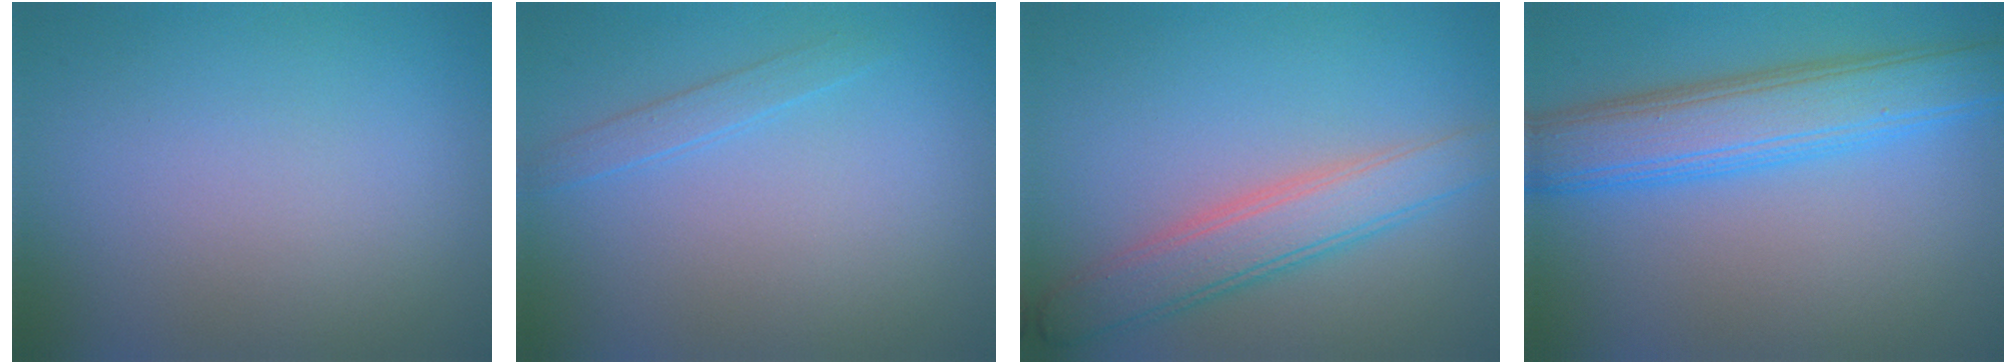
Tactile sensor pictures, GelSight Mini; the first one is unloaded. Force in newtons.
{"total": 1.3, "press": 1.3, "slide": 0.1}
{"total": 4.5, "press": 4.5, "slide": 0.1}
{"total": 6.7, "press": 6.7, "slide": 0.2}